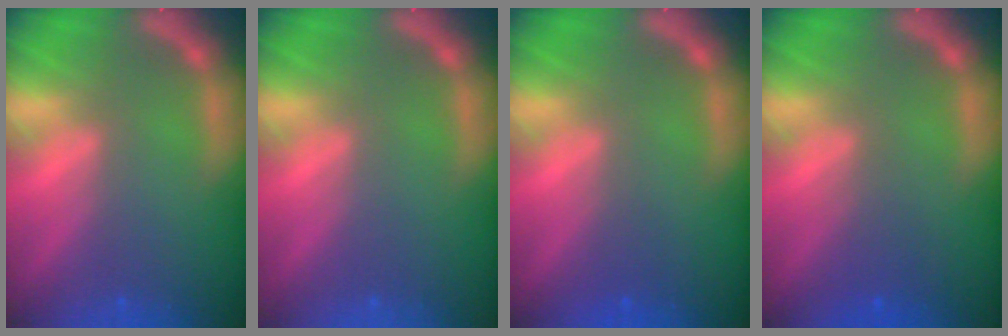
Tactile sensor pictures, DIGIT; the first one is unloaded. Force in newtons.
{"total": 0.0}
{"total": 0.9}
{"total": 2.0}